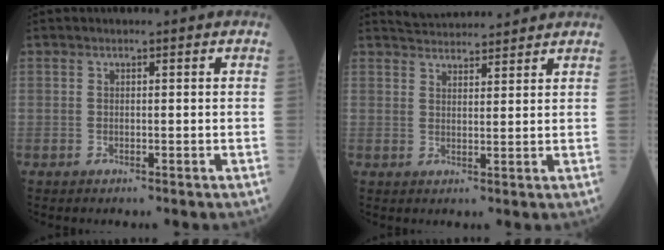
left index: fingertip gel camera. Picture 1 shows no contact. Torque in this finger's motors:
{"motor_torque": [-0.38, -0.48, 0.00, 0.00]}